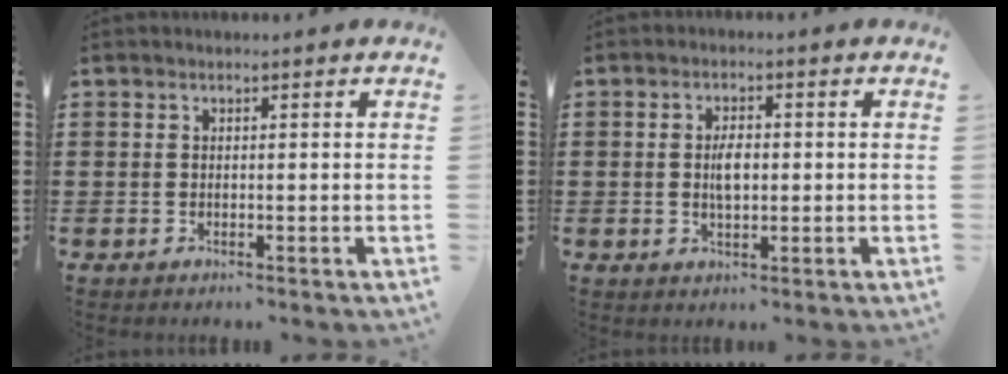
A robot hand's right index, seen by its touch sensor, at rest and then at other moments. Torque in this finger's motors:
{"motor_torque": [1.19, 0.95, 0.35, 0.09]}